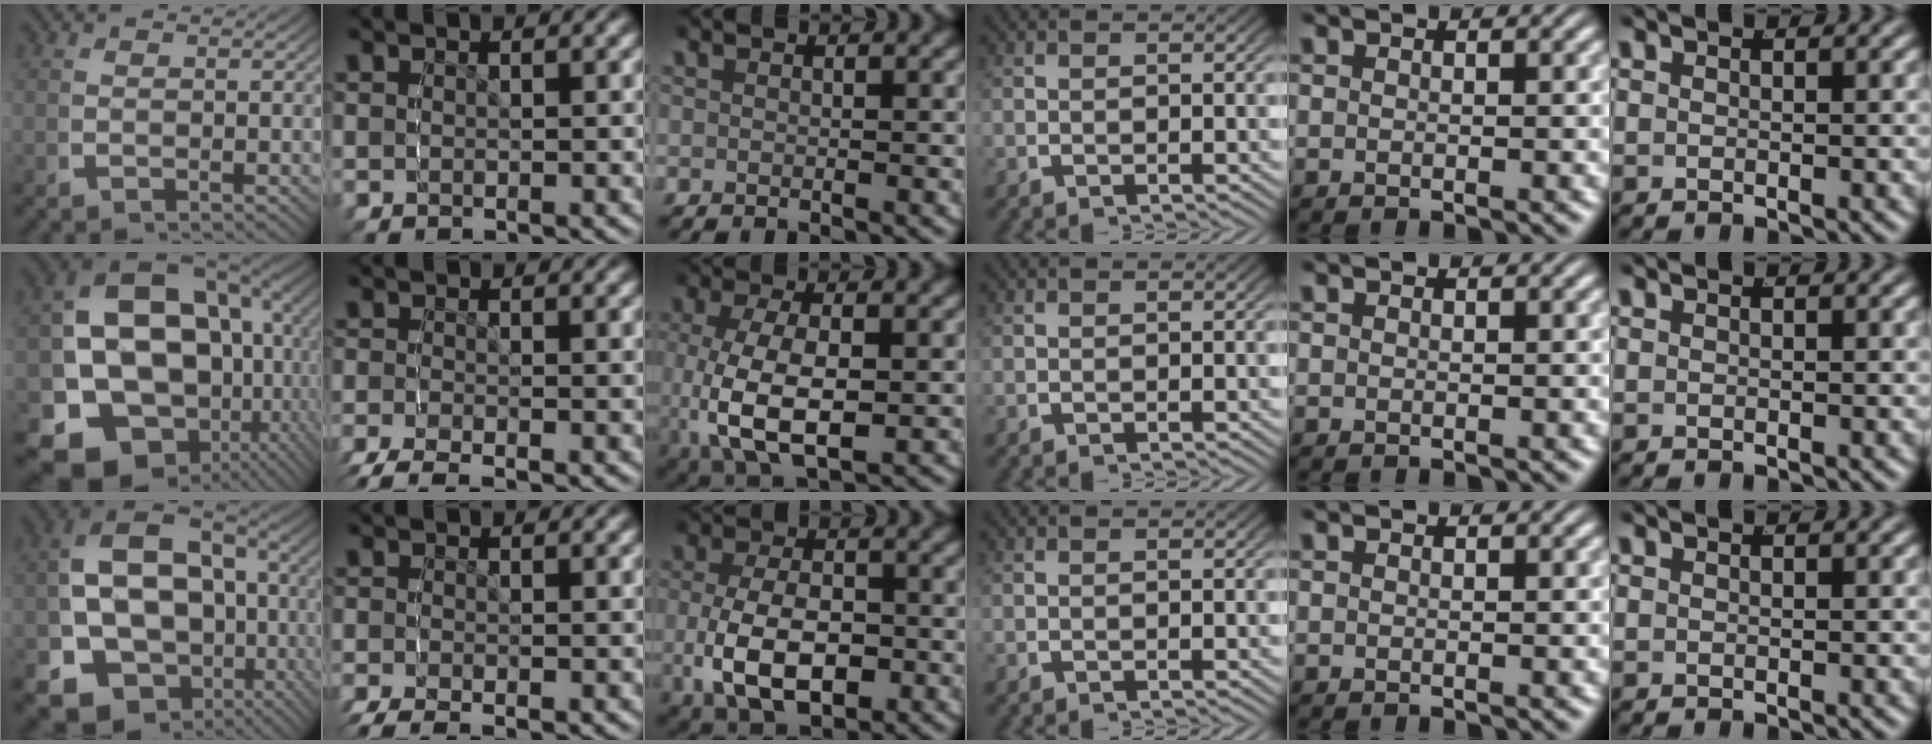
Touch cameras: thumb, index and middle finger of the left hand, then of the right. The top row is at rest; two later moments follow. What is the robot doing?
{"motion": "grasp_and_lifting", "object": "cloth"}